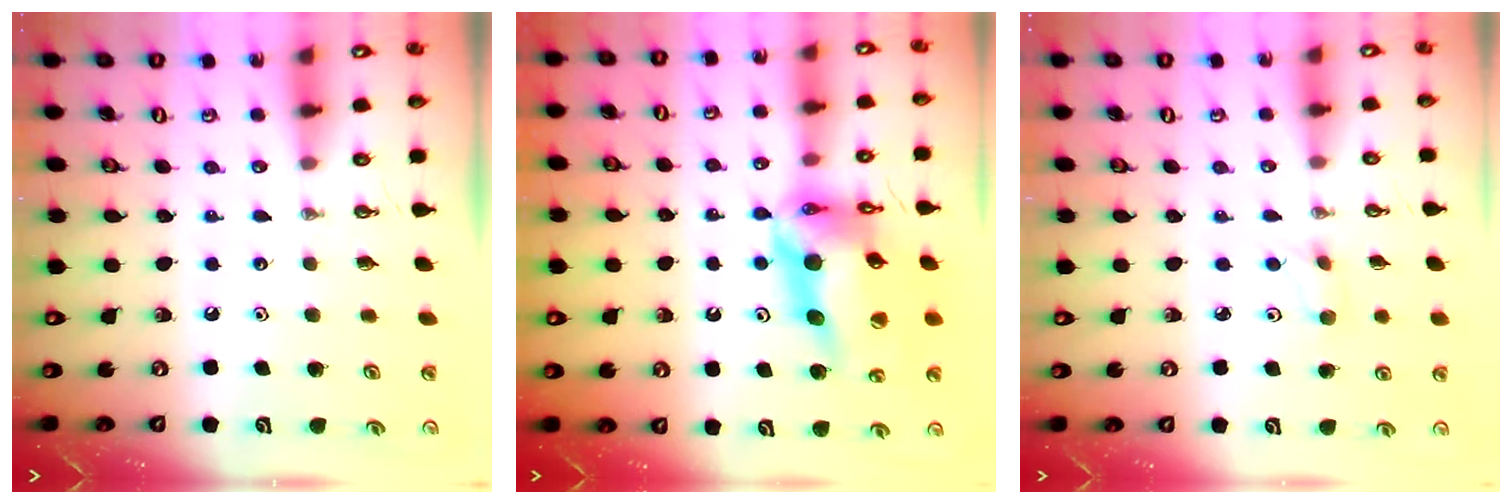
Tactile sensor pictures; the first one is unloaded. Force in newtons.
{"total": 19.4, "press": 19.3, "slide": 1.8}
{"total": 3.6, "press": 3.5, "slide": 0.7}